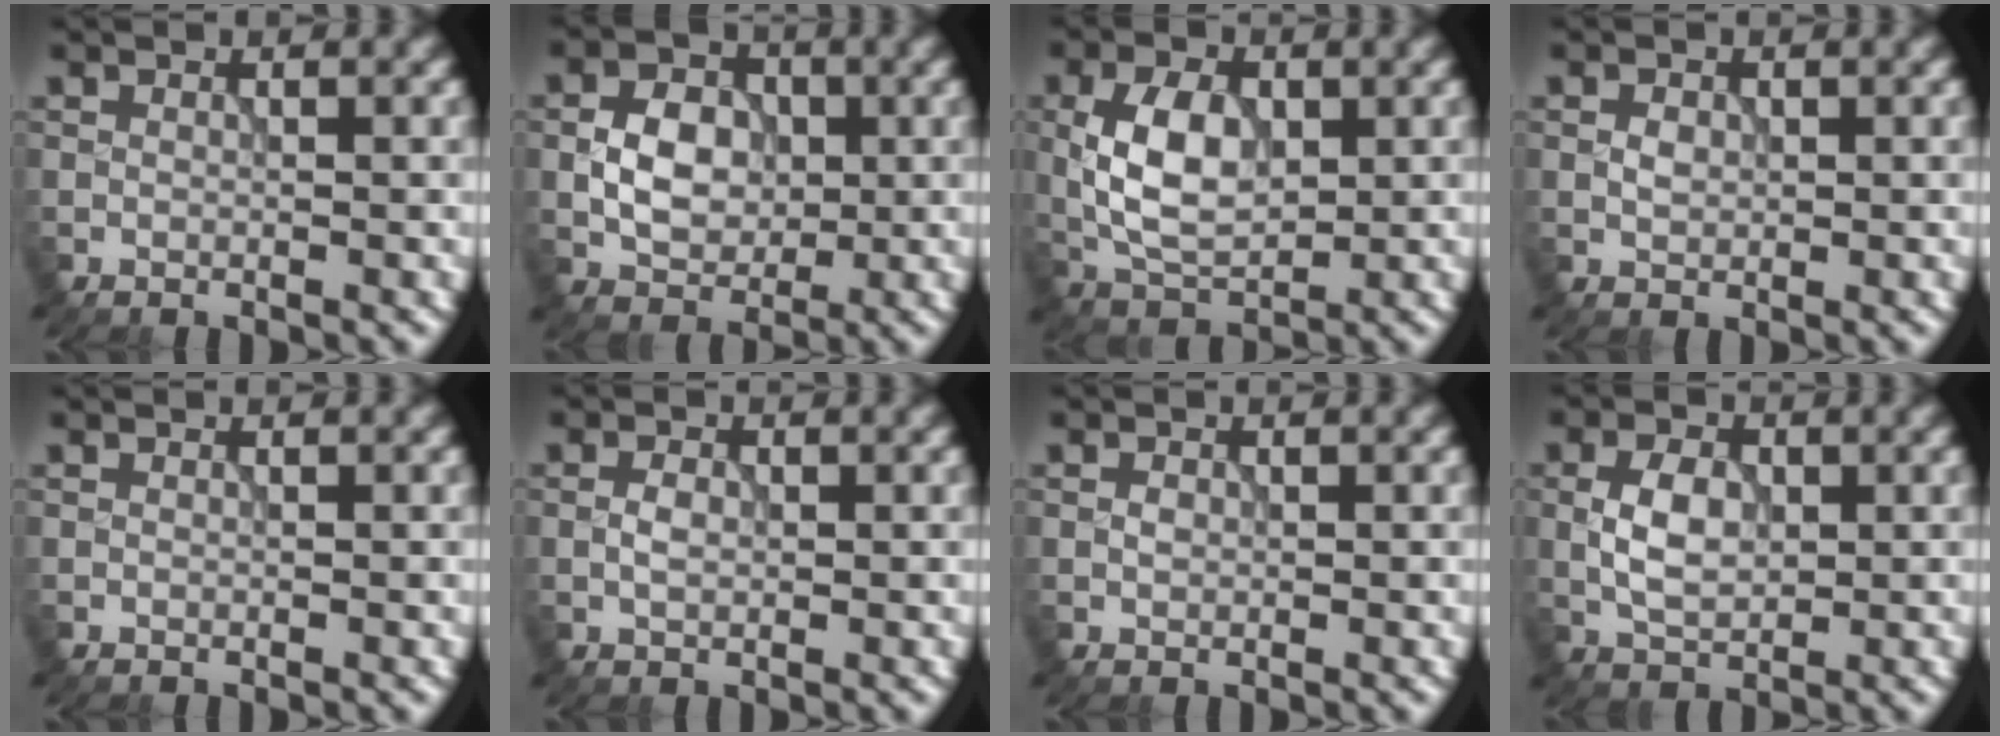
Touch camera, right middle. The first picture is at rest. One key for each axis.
{"total": 4.6, "fx": -0.2, "fy": 3.4, "fz": 3.1, "tx": -0.051, "ty": 0.003, "tz": -0.005}
{"total": 5.9, "fx": 0.4, "fy": 3.5, "fz": 4.7, "tx": -0.096, "ty": 0.001, "tz": 0.008}
{"total": 1.2, "fx": 0.1, "fy": 0.9, "fz": 0.8, "tx": -0.013, "ty": 0.000, "tz": 0.001}
{"total": 0.0}
{"total": 1.4, "fx": -0.2, "fy": 0.9, "fz": 1.1, "tx": -0.022, "ty": 0.003, "tz": -0.005}
{"total": 0.7, "fx": 0.0, "fy": 0.5, "fz": 0.4, "tx": -0.006, "ty": -0.002, "tz": 0.000}
{"total": 3.8, "fx": 0.1, "fy": 2.4, "fz": 2.9, "tx": -0.060, "ty": 0.003, "tz": 0.001}